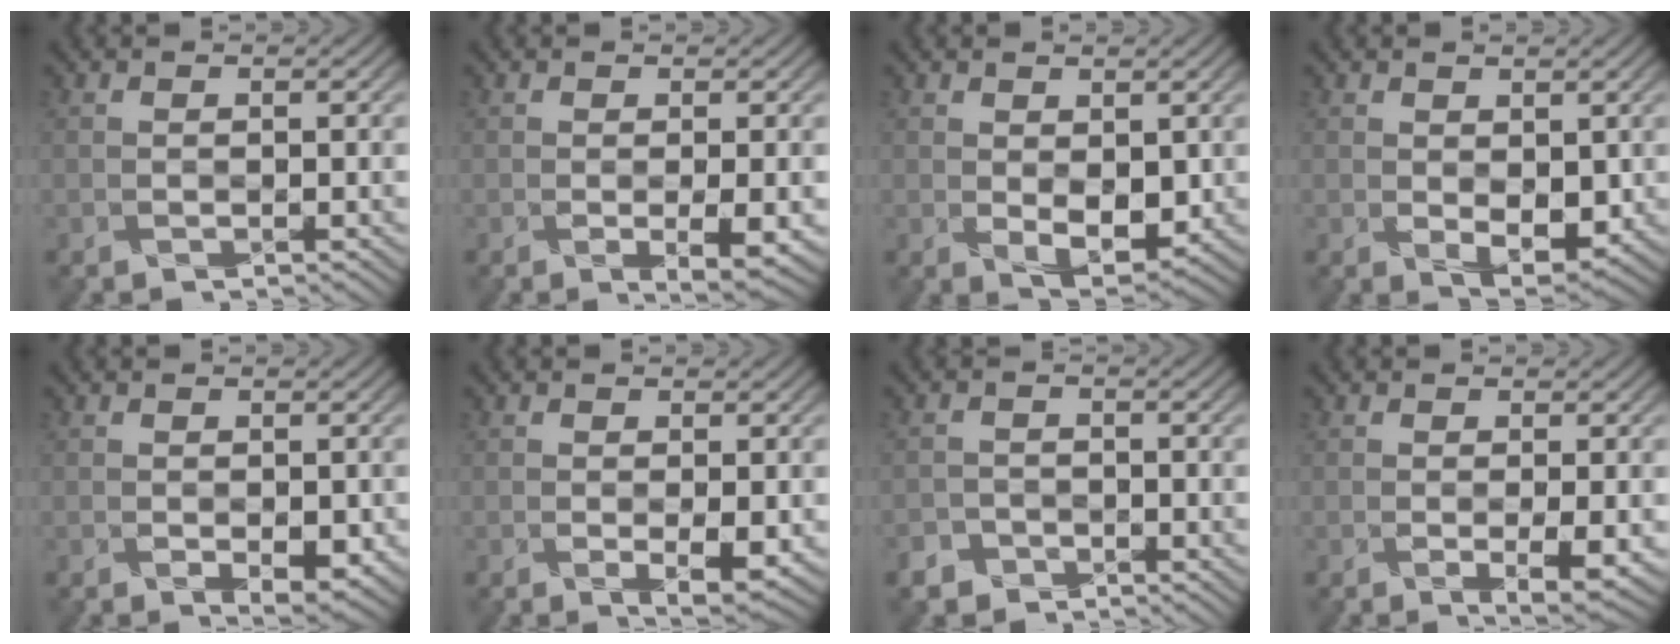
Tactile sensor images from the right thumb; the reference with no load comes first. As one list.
[{"total": 3.2, "force": [-0.6, 0.7, 3.0], "torque": [-0.054, -0.005, -0.001]}, {"total": 3.1, "force": [0.5, 1.8, 2.4], "torque": [-0.052, -0.015, 0.022]}, {"total": 2.6, "force": [0.4, 1.5, 2.0], "torque": [-0.042, -0.015, 0.021]}, {"total": 2.0, "force": [-0.5, 0.8, 1.8], "torque": [-0.034, -0.008, 0.005]}, {"total": 2.3, "force": [-0.2, 0.5, 2.3], "torque": [-0.045, -0.007, 0.006]}, {"total": 2.4, "force": [-2.1, 0.8, -0.8], "torque": [0.009, -0.009, -0.038]}, {"total": 2.8, "force": [-0.3, 0.6, 2.7], "torque": [-0.050, -0.005, 0.003]}]